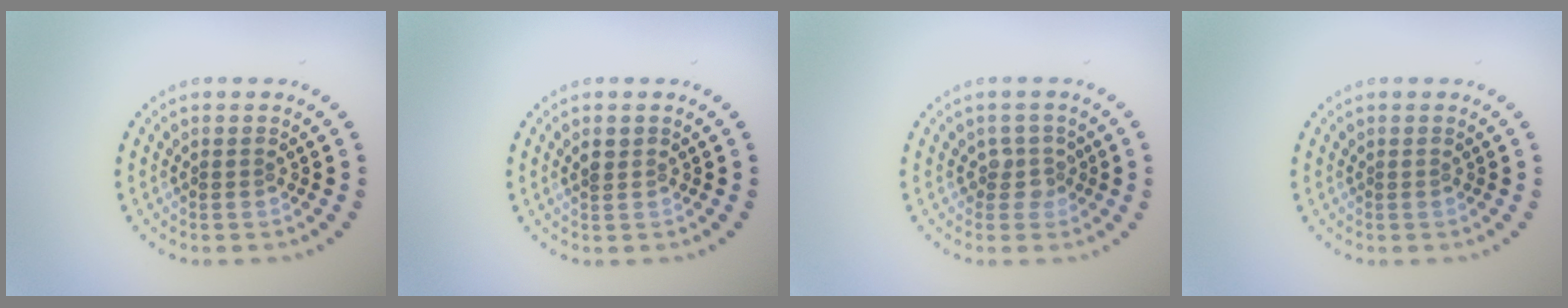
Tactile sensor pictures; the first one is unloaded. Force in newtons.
{"total": 1.3, "press": 1.2, "slide": 0.4}
{"total": 1.8, "press": 1.3, "slide": 1.2}
{"total": 0.0}